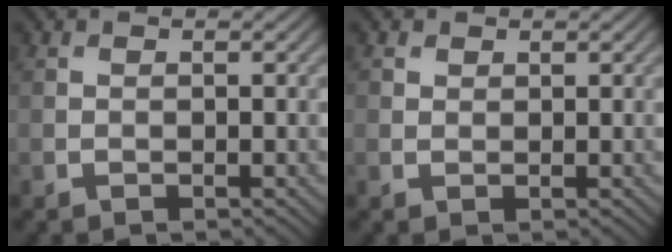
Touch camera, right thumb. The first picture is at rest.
{"total": 1.0, "force": [0.6, 0.7, 0.2], "torque": [-0.003, 0.001, 0.010]}